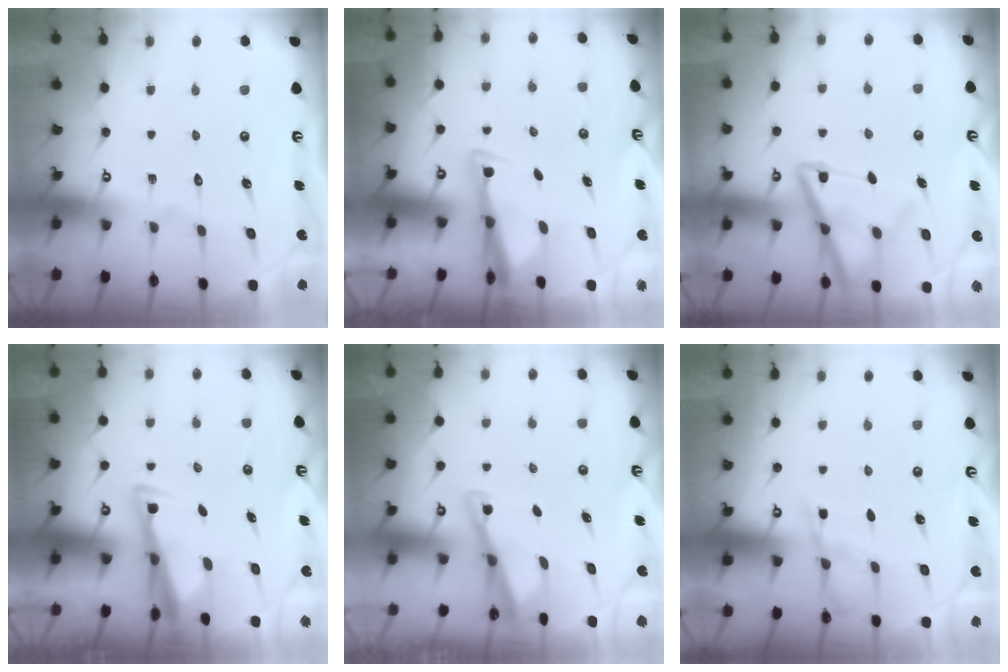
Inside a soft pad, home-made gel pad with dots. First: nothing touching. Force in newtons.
{"total": 3.0, "press": 2.9, "slide": 0.9}
{"total": 12.1, "press": 12.0, "slide": 1.1}
{"total": 3.5, "press": 3.4, "slide": 0.9}
{"total": 2.9, "press": 2.9, "slide": 0.3}
{"total": 5.6, "press": 5.6, "slide": 0.6}